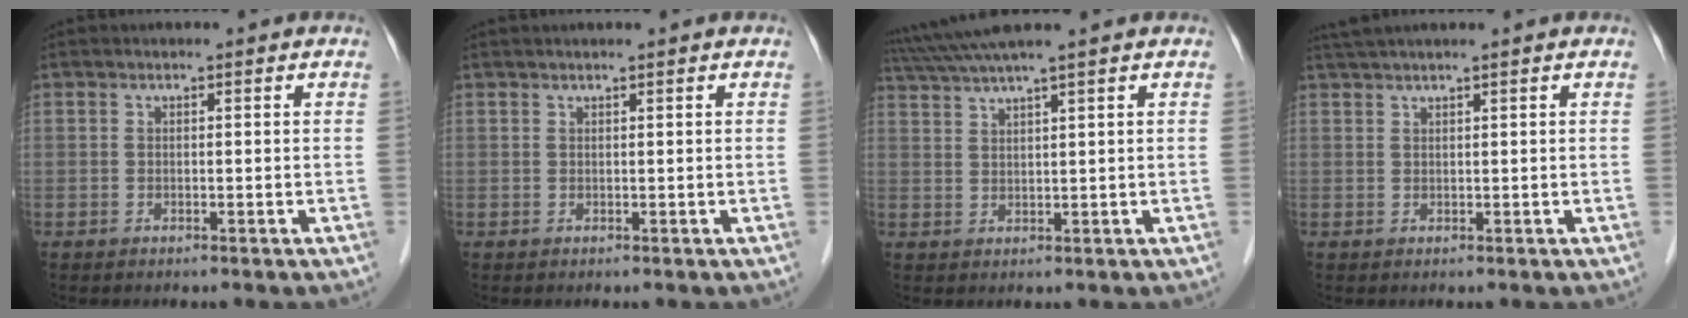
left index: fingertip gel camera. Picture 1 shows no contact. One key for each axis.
{"total": 1.6, "fx": 1.2, "fy": -0.3, "fz": 1.0, "tx": -0.021, "ty": 0.017, "tz": 0.026}
{"total": 6.7, "fx": 5.5, "fy": -1.8, "fz": 3.2, "tx": -0.060, "ty": 0.024, "tz": 0.103}
{"total": 4.3, "fx": 3.5, "fy": -0.8, "fz": 2.4, "tx": -0.043, "ty": 0.031, "tz": 0.066}